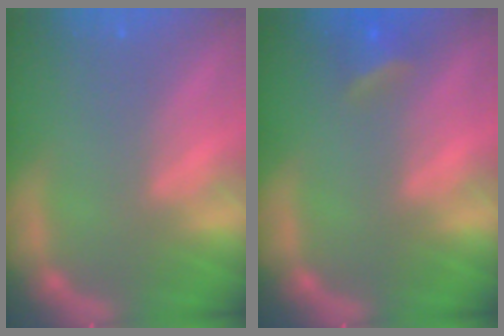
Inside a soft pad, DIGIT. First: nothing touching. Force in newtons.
{"total": 2.9}